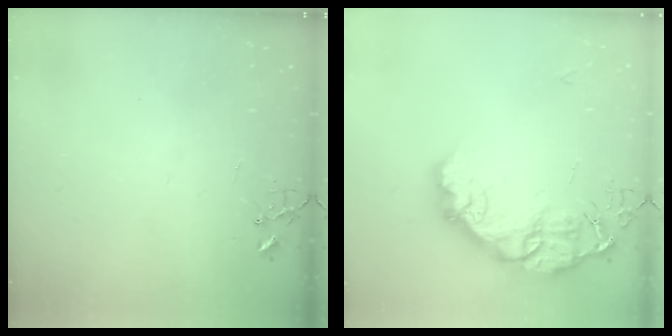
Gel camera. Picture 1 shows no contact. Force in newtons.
{"total": 18.2, "press": 18.2, "slide": 1.3}